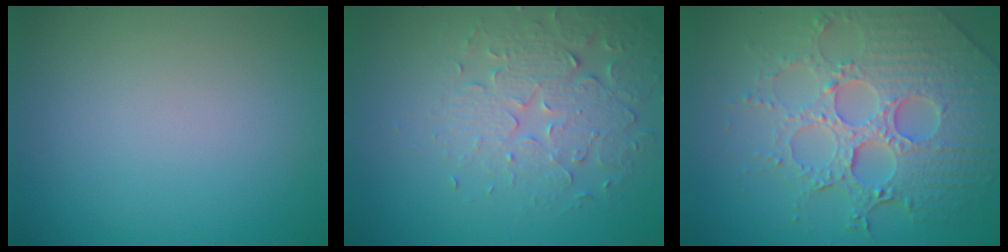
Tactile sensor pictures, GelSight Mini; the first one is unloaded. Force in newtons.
{"total": 3.8, "press": 3.4, "slide": 1.6}
{"total": 8.2, "press": 5.9, "slide": 5.7}